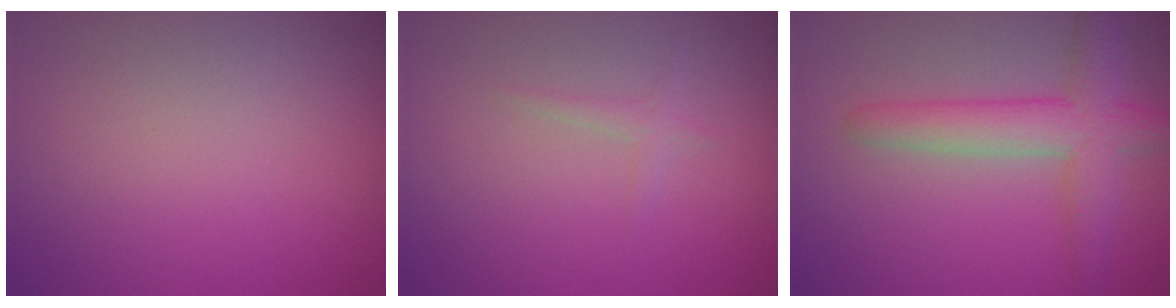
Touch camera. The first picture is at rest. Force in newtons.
{"total": 0.8, "press": 0.8, "slide": 0.1}
{"total": 4.7, "press": 4.7, "slide": 0.2}